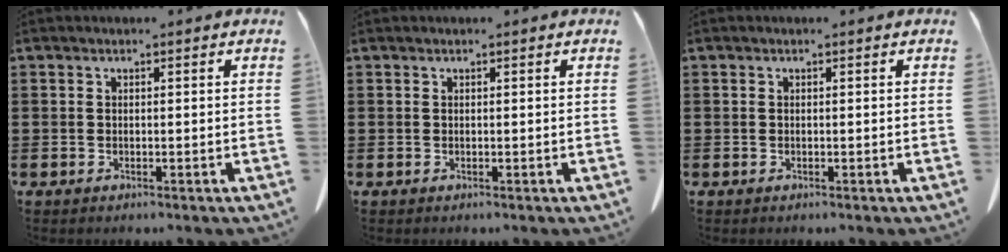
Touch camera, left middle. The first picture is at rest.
{"total": 0.0}
{"total": 0.0}